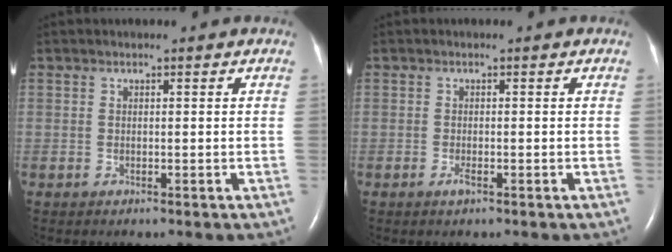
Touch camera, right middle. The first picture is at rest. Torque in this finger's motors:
{"motor_torque": [0.26, -0.16, 0.01, 0.02]}